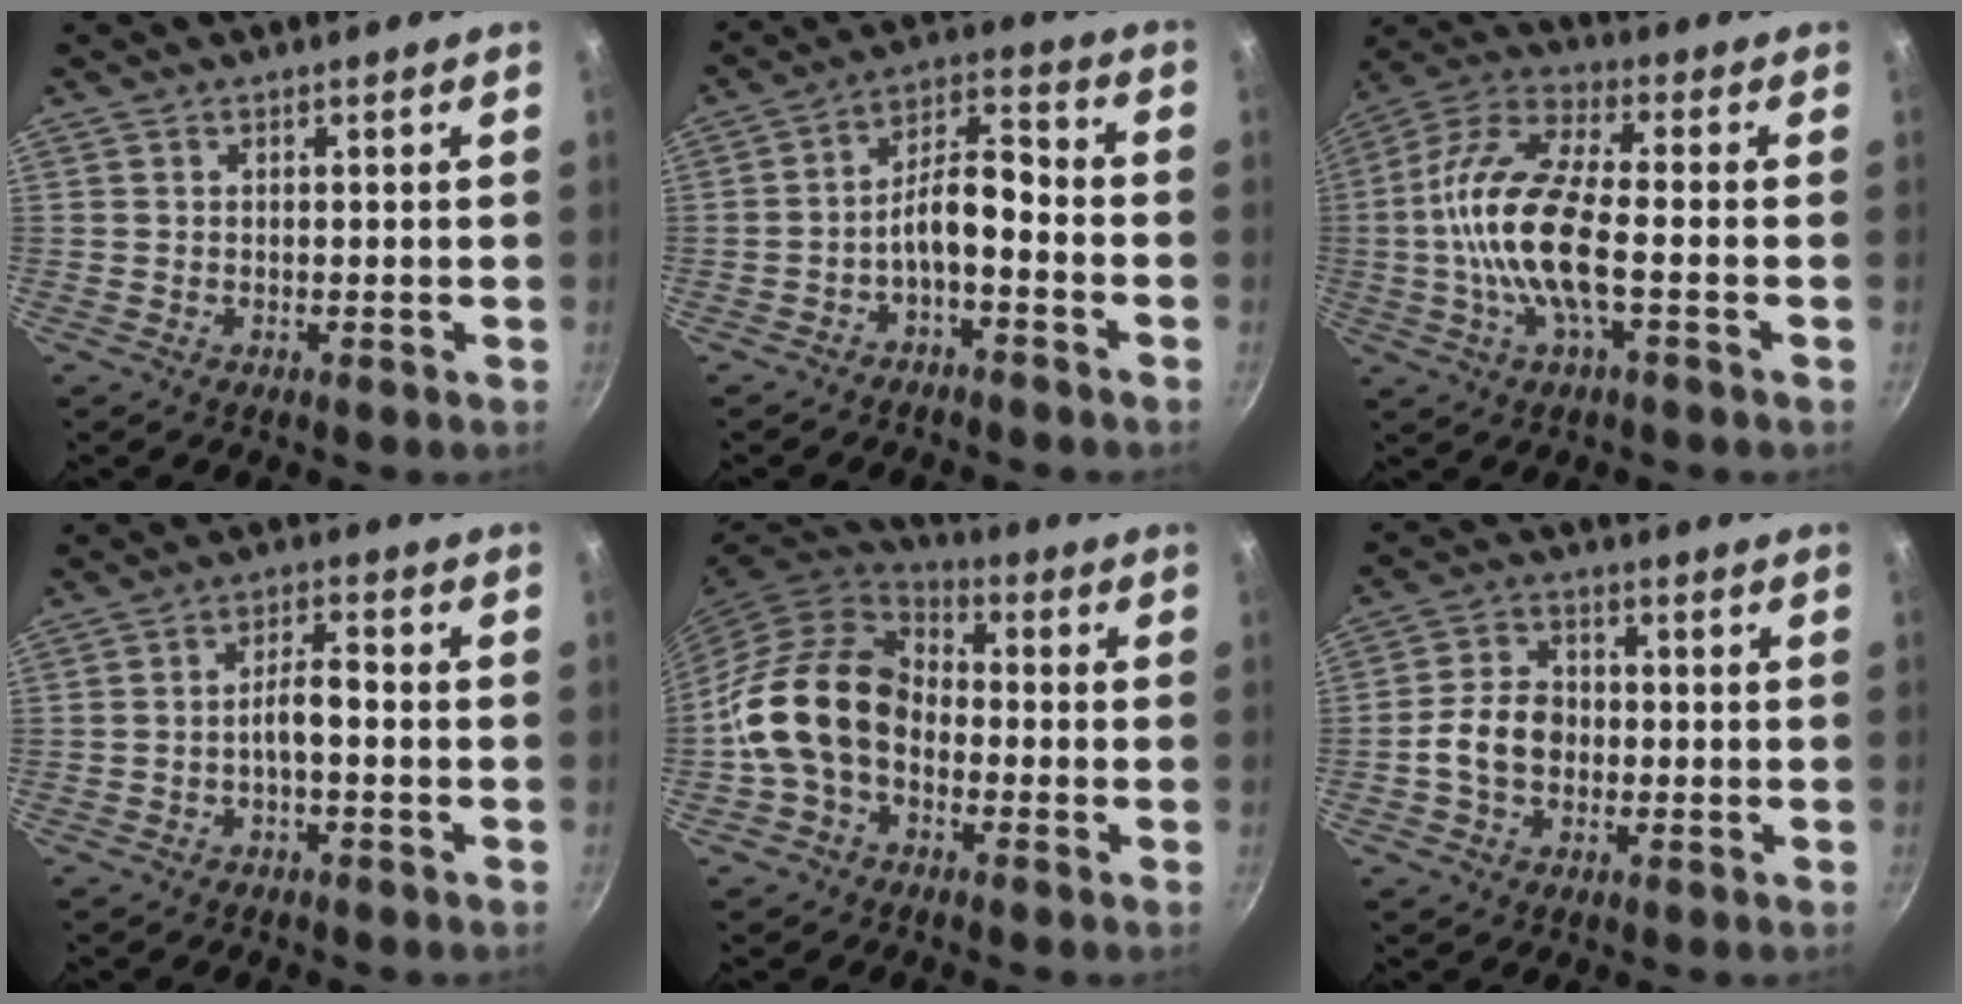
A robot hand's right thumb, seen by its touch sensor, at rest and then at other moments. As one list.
[{"total": 7.9, "force": [-3.6, 3.2, 6.2], "torque": [-0.109, 0.057, -0.064]}, {"total": 15.5, "force": [-2.2, 5.3, 14.4], "torque": [-0.288, 0.033, -0.060]}, {"total": 4.3, "force": [-1.6, 1.4, 3.7], "torque": [-0.065, 0.030, -0.030]}, {"total": 15.2, "force": [-2.9, 11.1, 10.0], "torque": [-0.152, 0.038, -0.073]}, {"total": 7.9, "force": [-1.5, 6.0, 4.9], "torque": [-0.070, 0.025, -0.036]}]